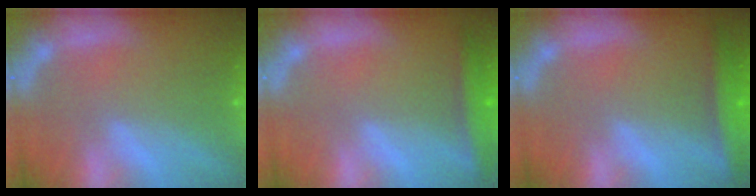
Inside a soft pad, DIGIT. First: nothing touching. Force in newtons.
{"total": 3.5}
{"total": 4.0}